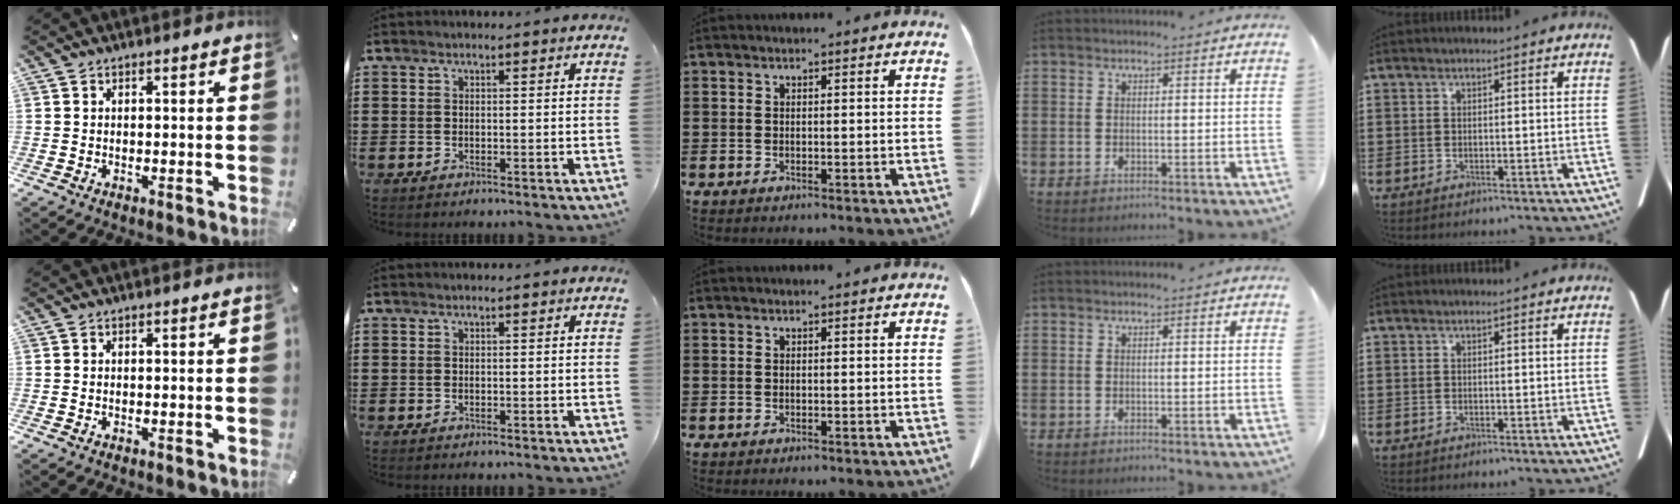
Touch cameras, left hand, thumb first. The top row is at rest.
{}